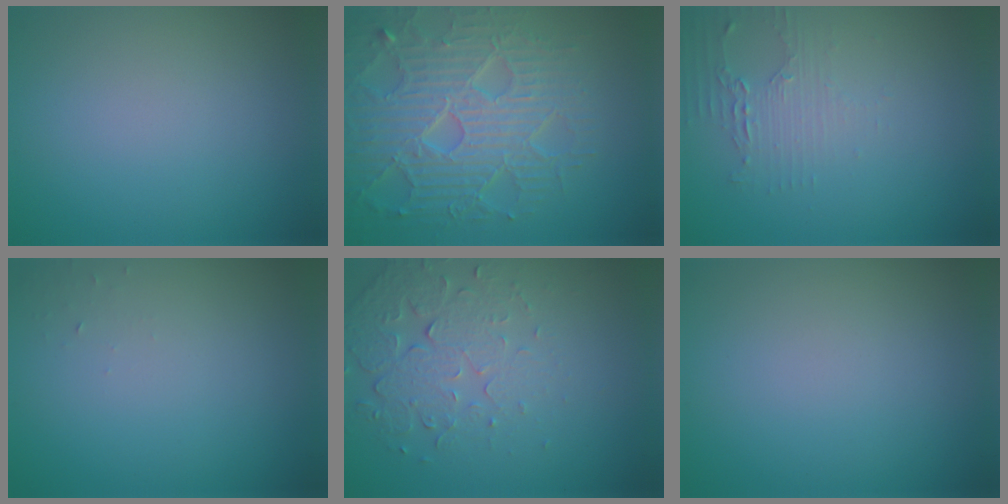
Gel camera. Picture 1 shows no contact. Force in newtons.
{"total": 7.8, "press": 6.0, "slide": 4.9}
{"total": 1.8, "press": 1.8, "slide": 0.4}
{"total": 0.6, "press": 0.6, "slide": 0.1}
{"total": 5.0, "press": 3.4, "slide": 3.6}
{"total": 0.0}